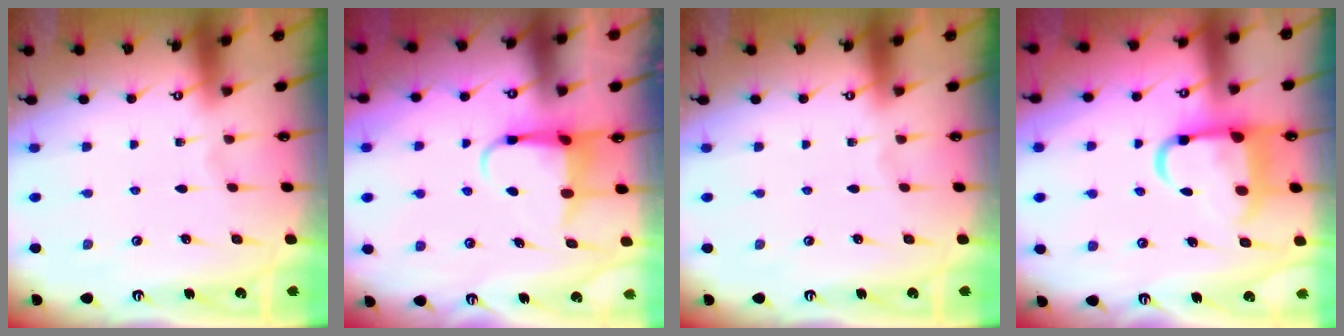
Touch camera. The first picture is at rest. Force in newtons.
{"total": 4.9, "press": 4.9, "slide": 0.2}
{"total": 0.0}
{"total": 10.5, "press": 10.4, "slide": 1.2}